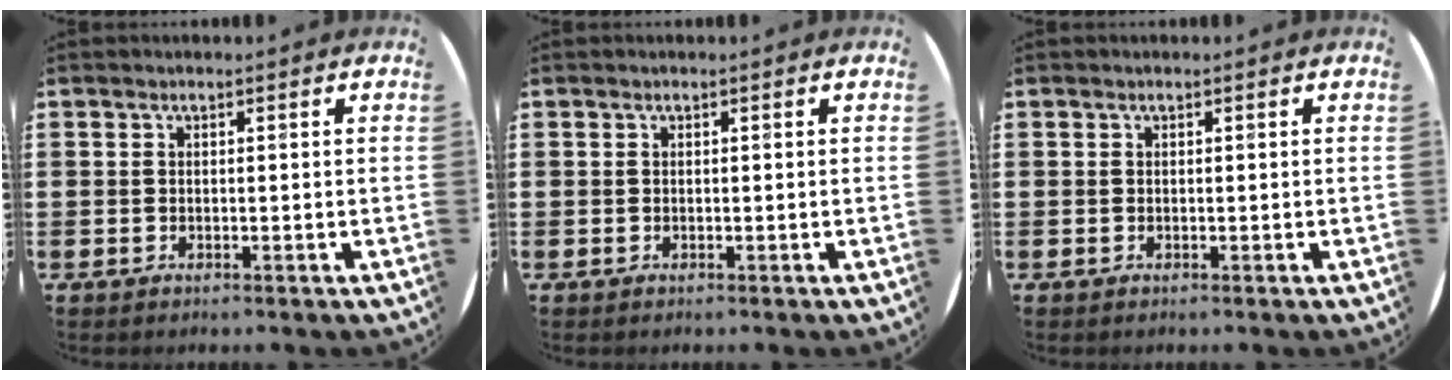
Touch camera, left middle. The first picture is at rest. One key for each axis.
{"total": 0.0}
{"total": 0.0}